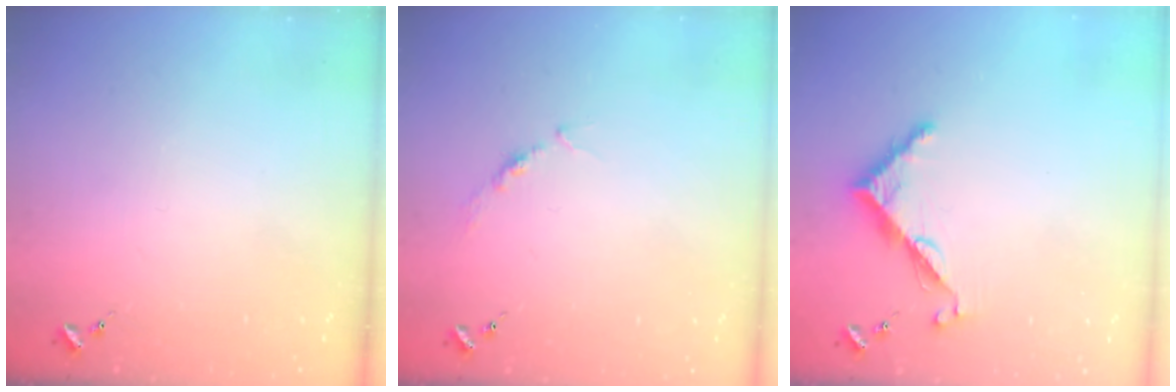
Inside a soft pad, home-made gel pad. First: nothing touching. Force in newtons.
{"total": 3.7, "press": 3.7, "slide": 0.5}
{"total": 7.2, "press": 7.2, "slide": 0.3}